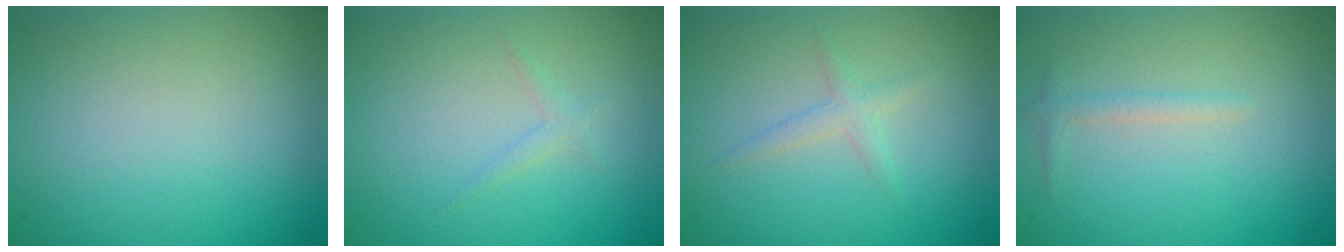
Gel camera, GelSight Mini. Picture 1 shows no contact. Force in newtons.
{"total": 0.8, "press": 0.8, "slide": 0.0}
{"total": 1.3, "press": 1.3, "slide": 0.1}
{"total": 1.1, "press": 1.1, "slide": 0.1}